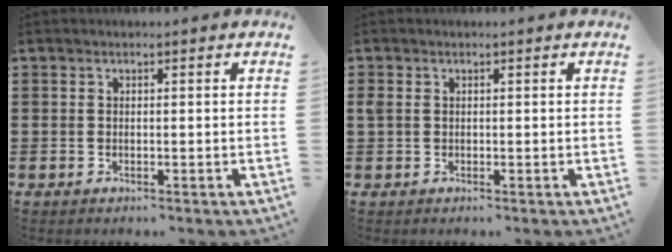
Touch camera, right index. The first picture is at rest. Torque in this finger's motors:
{"motor_torque": [0.12, -0.03, 0.01, 0.03]}